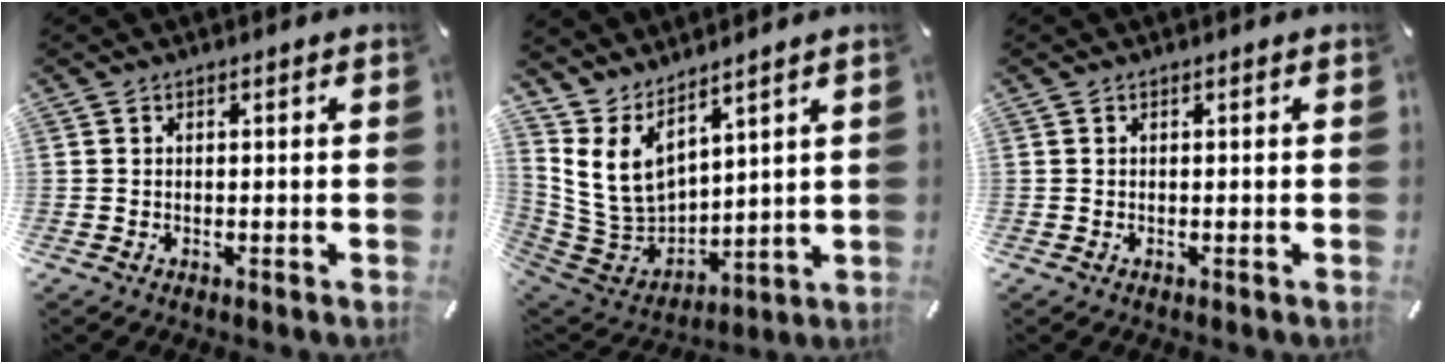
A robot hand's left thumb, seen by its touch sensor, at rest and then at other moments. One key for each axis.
{"total": 10.1, "fx": 6.2, "fy": 6.8, "fz": 4.3, "tx": -0.100, "ty": -0.047, "tz": 0.128}
{"total": 0.0}